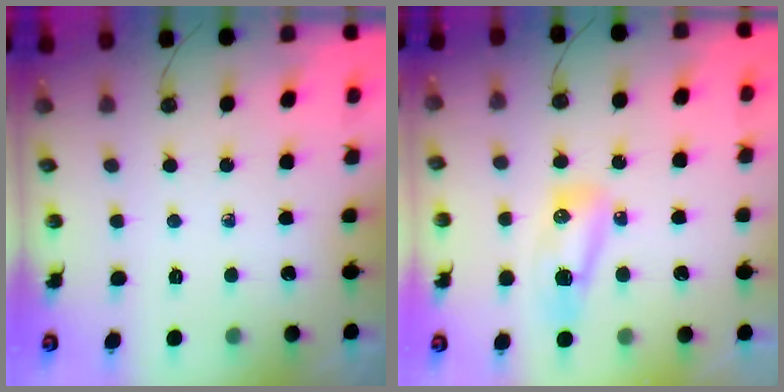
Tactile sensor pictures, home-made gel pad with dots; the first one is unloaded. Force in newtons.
{"total": 7.7, "press": 7.6, "slide": 1.2}